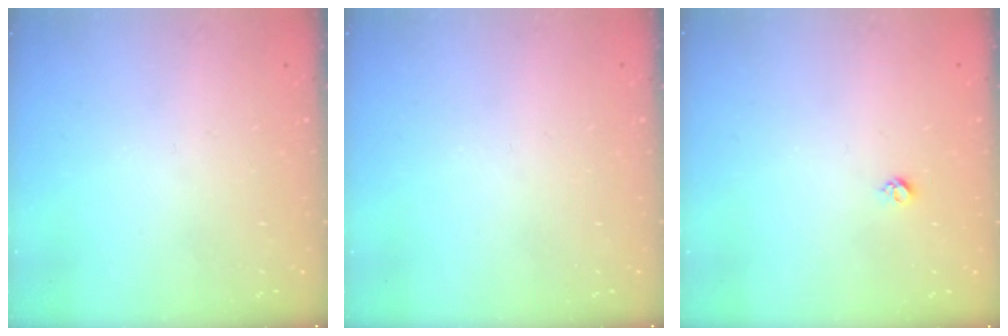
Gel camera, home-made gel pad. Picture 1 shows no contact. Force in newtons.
{"total": 0.0}
{"total": 3.3, "press": 3.3, "slide": 0.5}